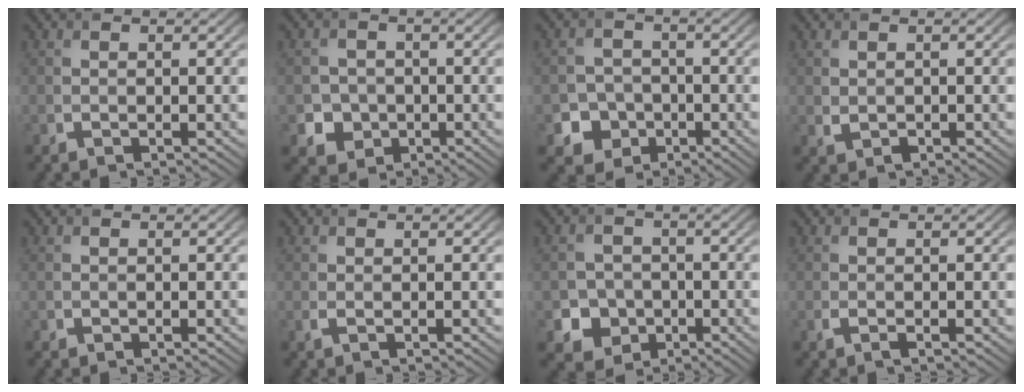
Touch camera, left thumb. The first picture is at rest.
{"total": 3.9, "force": [-1.1, 3.6, 1.0], "torque": [-0.018, -0.006, -0.033]}
{"total": 4.8, "force": [-2.0, 4.2, 1.3], "torque": [-0.018, 0.000, -0.054]}
{"total": 1.0, "force": [0.0, 0.8, 0.7], "torque": [-0.018, -0.006, 0.005]}
{"total": 0.0}
{"total": 0.6, "force": [0.1, 0.1, 0.6], "torque": [-0.015, 0.002, 0.001]}
{"total": 5.1, "force": [-1.7, 4.6, 1.4], "torque": [-0.024, -0.005, -0.050]}
{"total": 0.7, "force": [-0.2, 0.1, 0.7], "torque": [-0.017, -0.003, -0.005]}